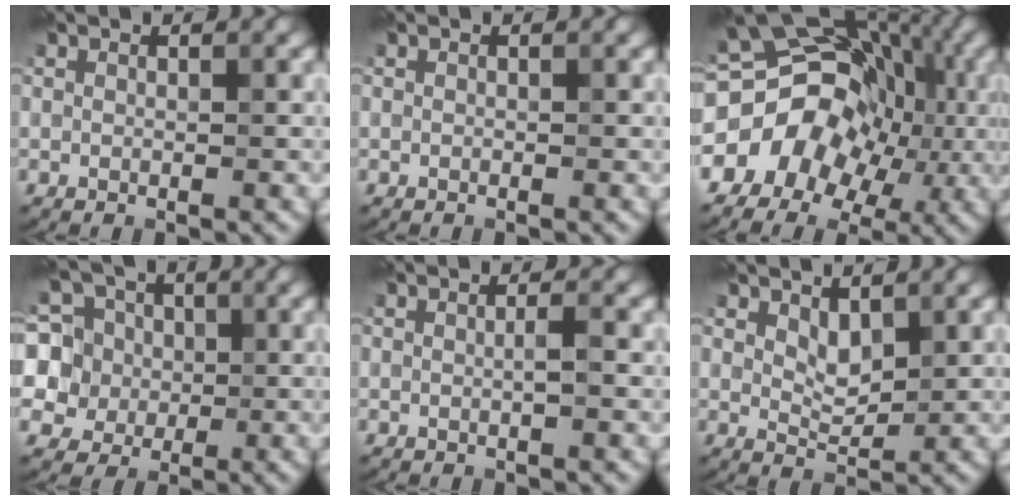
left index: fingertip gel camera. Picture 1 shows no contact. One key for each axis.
{"total": 0.0}
{"total": 13.5, "fx": -3.2, "fy": 10.5, "fz": 7.9, "tx": -0.113, "ty": 0.022, "tz": -0.065}
{"total": 8.6, "fx": 2.0, "fy": 7.9, "fz": 3.0, "tx": -0.088, "ty": 0.034, "tz": 0.029}
{"total": 0.9, "fx": 0.0, "fy": -0.1, "fz": 0.9, "tx": -0.018, "ty": 0.004, "tz": 0.001}
{"total": 2.1, "fx": 1.2, "fy": 1.1, "fz": 1.4, "tx": -0.030, "ty": -0.002, "tz": 0.026}